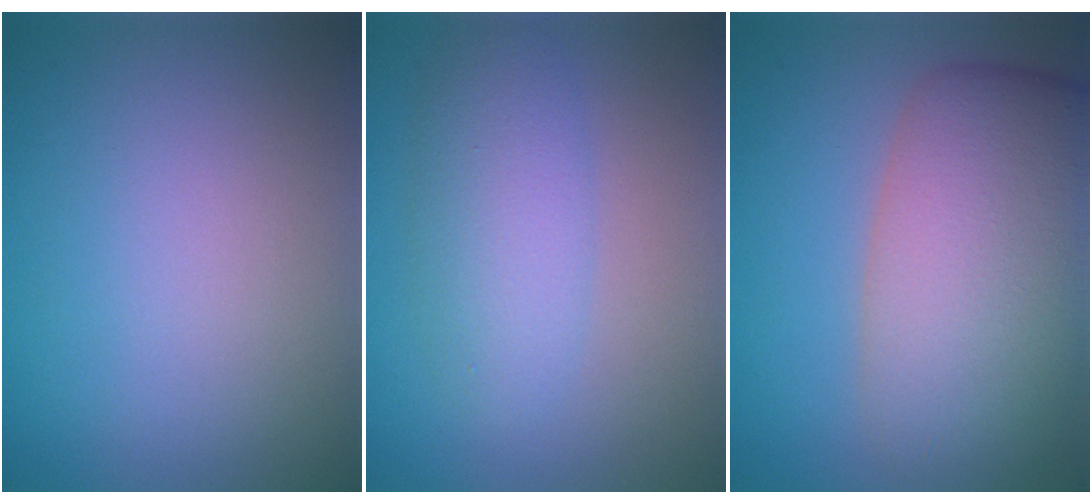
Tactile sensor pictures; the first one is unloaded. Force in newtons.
{"total": 4.1, "press": 4.1, "slide": 0.0}
{"total": 10.6, "press": 10.6, "slide": 0.8}